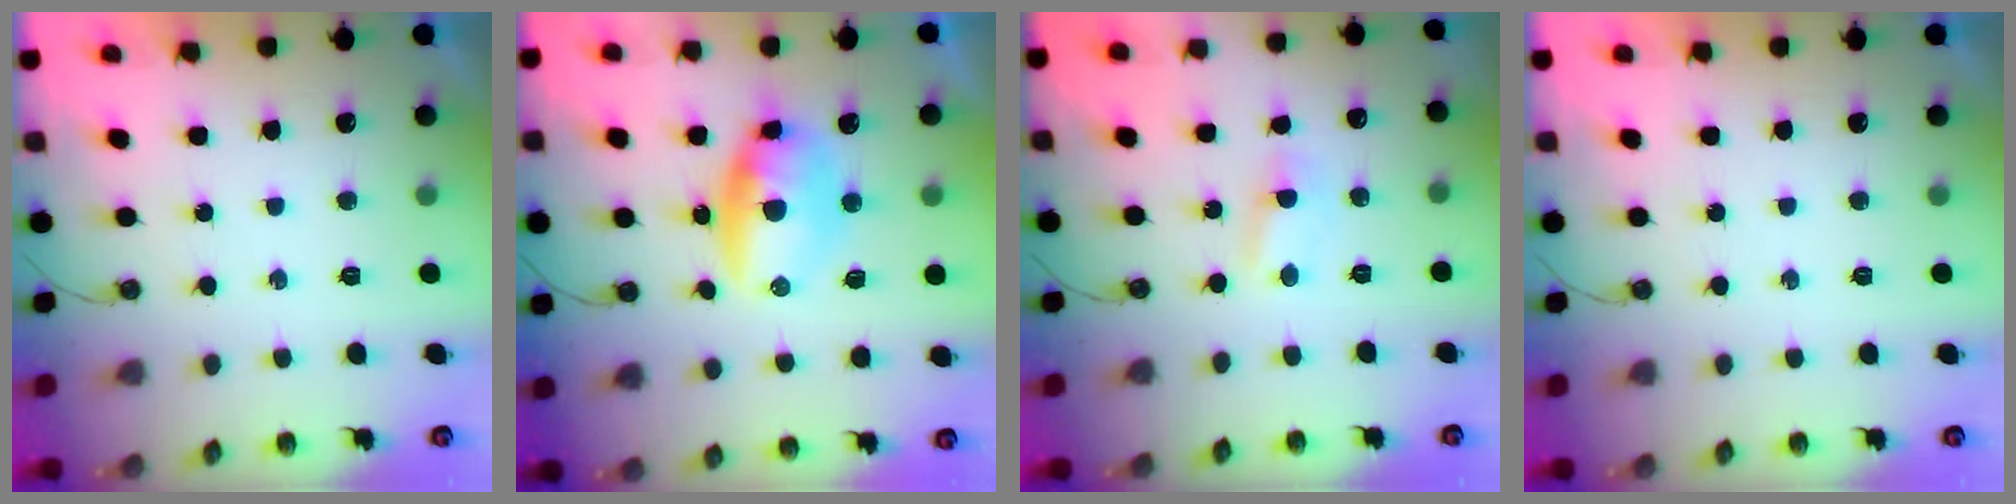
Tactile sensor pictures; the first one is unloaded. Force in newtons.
{"total": 19.1, "press": 12.9, "slide": 14.1}
{"total": 2.7, "press": 2.7, "slide": 0.2}
{"total": 0.0}